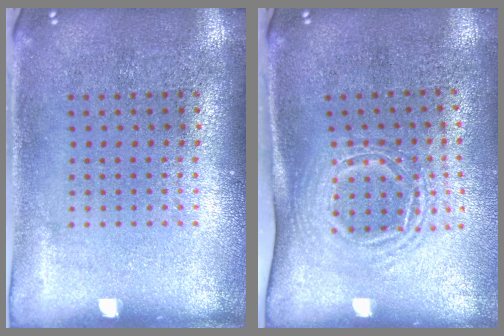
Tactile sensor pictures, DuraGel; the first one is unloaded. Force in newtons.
{"total": 1.7, "press": 1.2, "slide": 1.2}